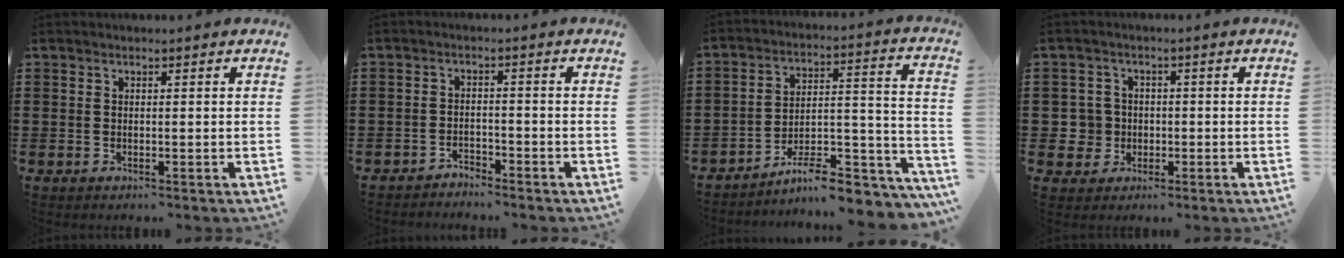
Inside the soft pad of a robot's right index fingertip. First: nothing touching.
{"total": 2.1, "force": [-2.1, 0.3, -0.2], "torque": [-0.006, 0.004, -0.046]}
{"total": 9.0, "force": [-7.4, 2.3, 4.7], "torque": [-0.068, 0.012, -0.138]}
{"total": 4.5, "force": [-0.6, 4.4, 0.9], "torque": [-0.042, 0.010, -0.015]}